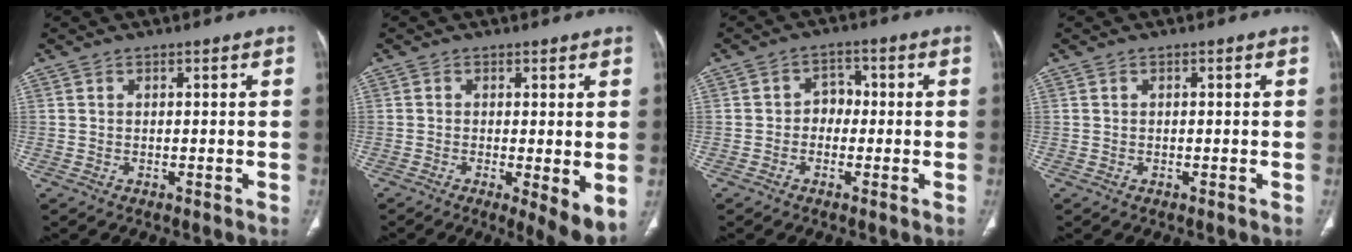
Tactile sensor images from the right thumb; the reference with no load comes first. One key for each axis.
{"total": 6.6, "fx": -1.2, "fy": 1.7, "fz": 6.3, "tx": -0.096, "ty": -0.021, "tz": -0.019}
{"total": 3.6, "fx": -0.6, "fy": 3.0, "fz": 1.9, "tx": -0.004, "ty": 0.017, "tz": -0.021}
{"total": 0.0}